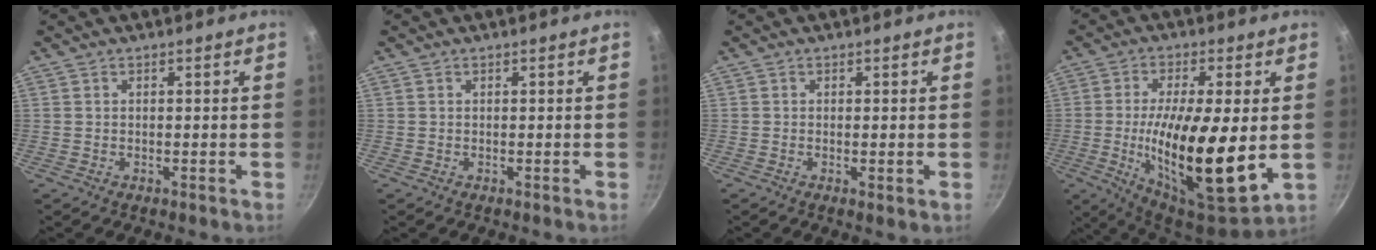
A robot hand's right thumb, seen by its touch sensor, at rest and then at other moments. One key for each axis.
{"total": 0.0}
{"total": 1.5, "fx": -0.3, "fy": 0.3, "fz": 1.4, "tx": -0.026, "ty": -0.005, "tz": -0.005}
{"total": 20.6, "fx": -1.4, "fy": 6.2, "fz": 19.6, "tx": -0.333, "ty": -0.017, "tz": -0.022}